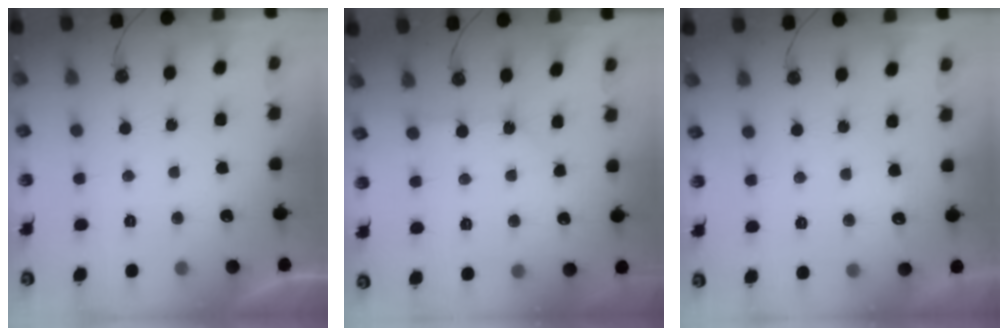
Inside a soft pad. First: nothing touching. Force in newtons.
{"total": 1.3, "press": 1.2, "slide": 0.2}
{"total": 3.8, "press": 3.8, "slide": 0.5}